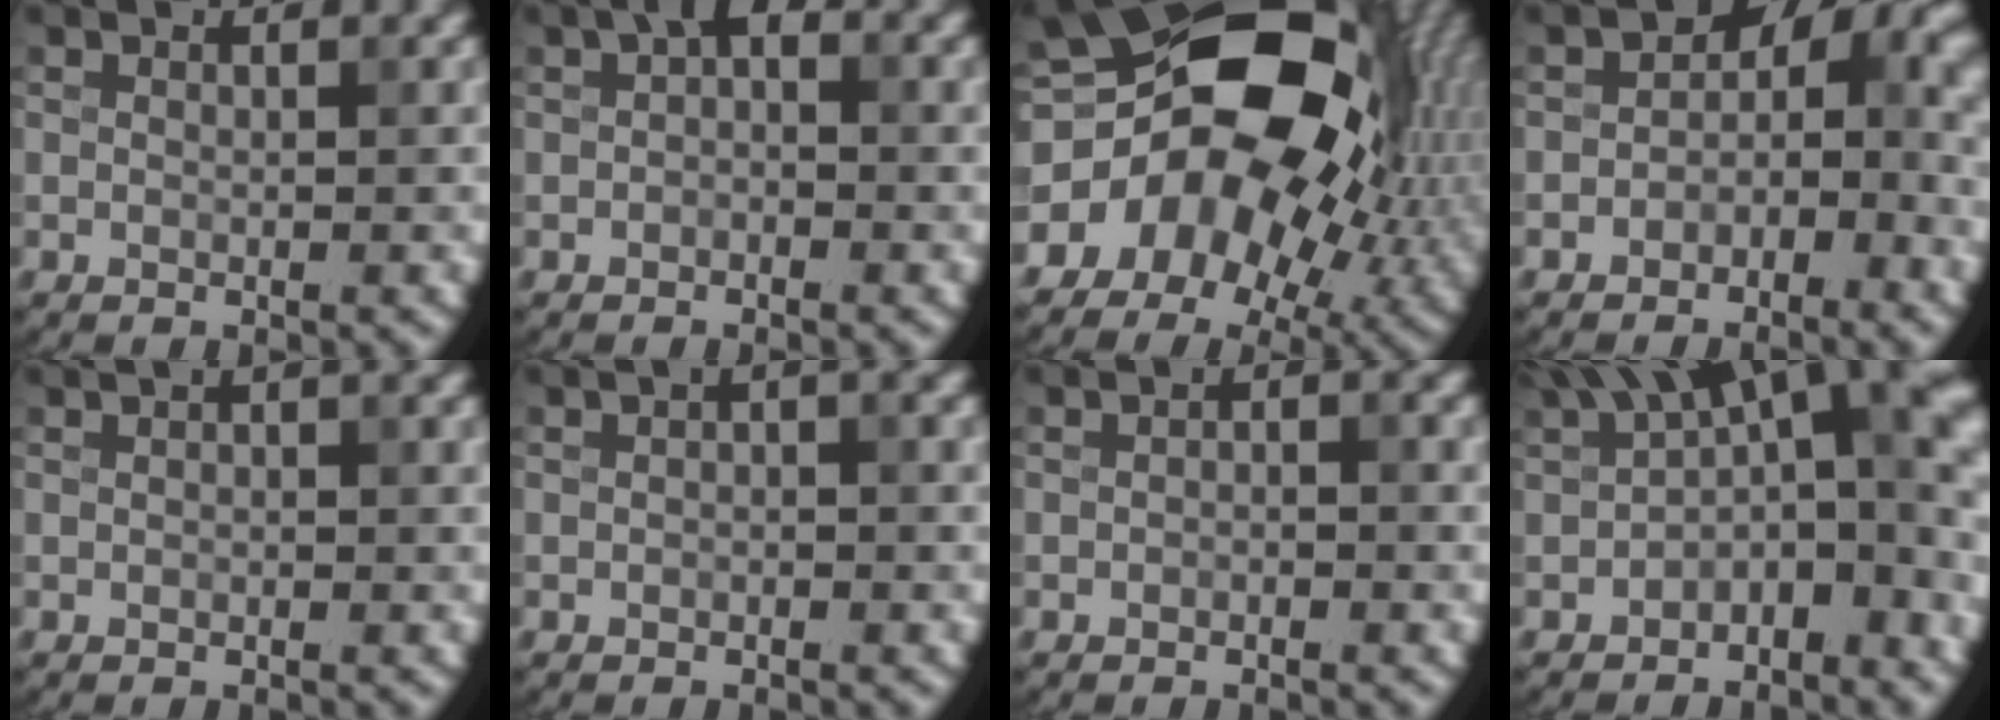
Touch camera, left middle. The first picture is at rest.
{"total": 1.7, "force": [0.2, 1.1, 1.2], "torque": [-0.017, 0.008, -0.002]}
{"total": 17.2, "force": [0.1, 12.1, 12.3], "torque": [-0.193, -0.006, 0.006]}
{"total": 4.4, "force": [-1.1, 3.2, 2.9], "torque": [-0.014, 0.010, -0.029]}
{"total": 1.5, "force": [0.8, 0.7, 1.1], "torque": [-0.006, -0.001, -0.001]}
{"total": 1.5, "force": [0.4, 0.7, 1.3], "torque": [-0.018, 0.005, 0.001]}
{"total": 0.9, "force": [-0.3, 0.6, 0.5], "torque": [-0.010, 0.001, -0.005]}
{"total": 11.7, "force": [2.1, 6.0, 9.8], "torque": [-0.116, 0.009, 0.024]}